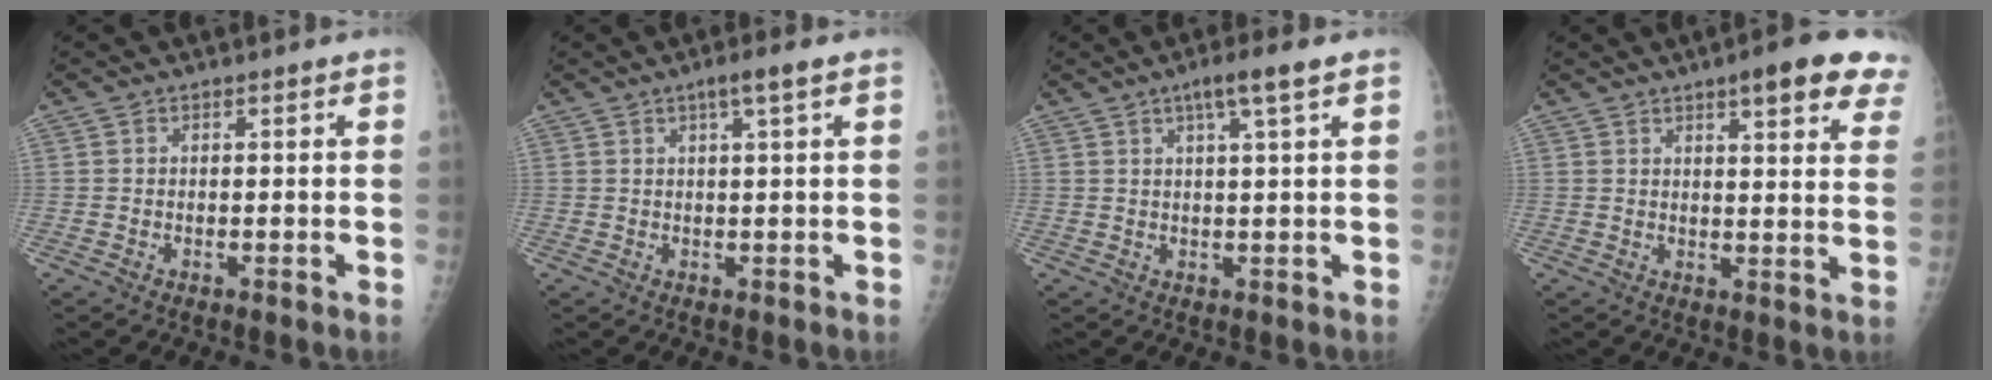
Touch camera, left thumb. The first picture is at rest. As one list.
[{"total": 2.9, "force": [1.4, -0.1, 2.6], "torque": [-0.048, 0.001, 0.029]}, {"total": 4.8, "force": [2.5, -0.1, 4.1], "torque": [-0.070, -0.001, 0.045]}, {"total": 14.1, "force": [9.0, 3.3, 10.3], "torque": [-0.105, -0.029, 0.098]}]